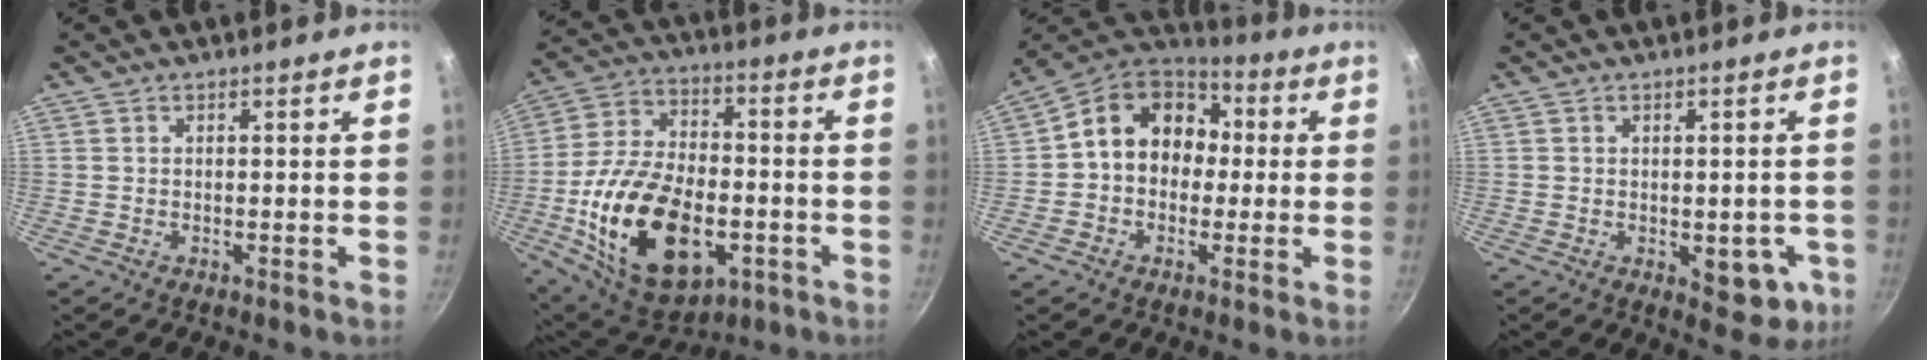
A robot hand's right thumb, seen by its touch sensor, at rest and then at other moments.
{"total": 24.7, "force": [-6.4, 14.6, 18.9], "torque": [-0.326, 0.025, -0.098]}
{"total": 13.7, "force": [1.0, 11.2, 7.8], "torque": [-0.081, 0.041, -0.006]}
{"total": 7.7, "force": [-1.9, 4.5, 6.0], "torque": [-0.039, 0.005, -0.017]}